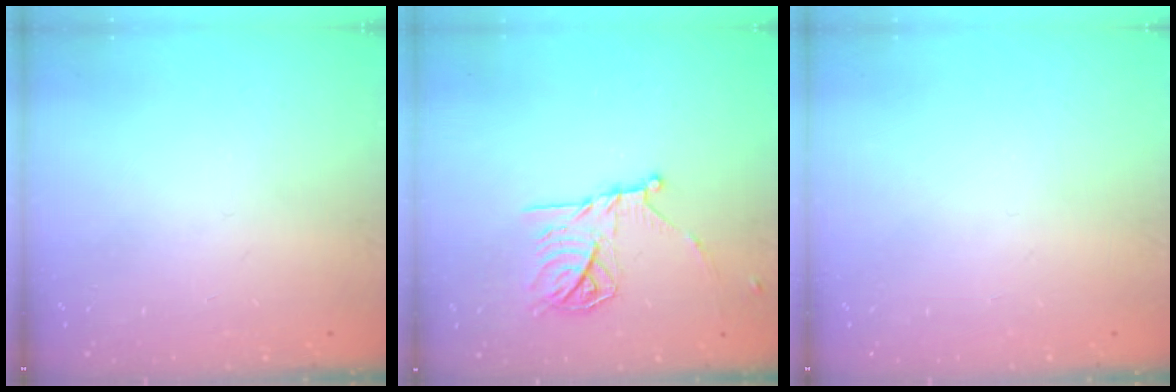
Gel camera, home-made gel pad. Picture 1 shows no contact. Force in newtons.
{"total": 14.9, "press": 14.9, "slide": 0.4}
{"total": 0.0}